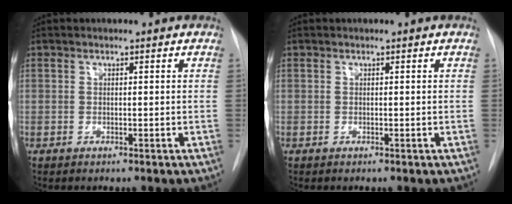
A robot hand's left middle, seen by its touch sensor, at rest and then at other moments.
{"total": 0.0}